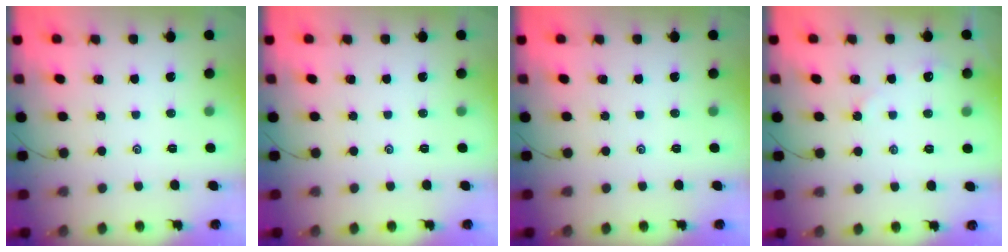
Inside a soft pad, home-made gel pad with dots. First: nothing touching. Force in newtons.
{"total": 0.0}
{"total": 0.0}
{"total": 2.9, "press": 2.8, "slide": 0.3}